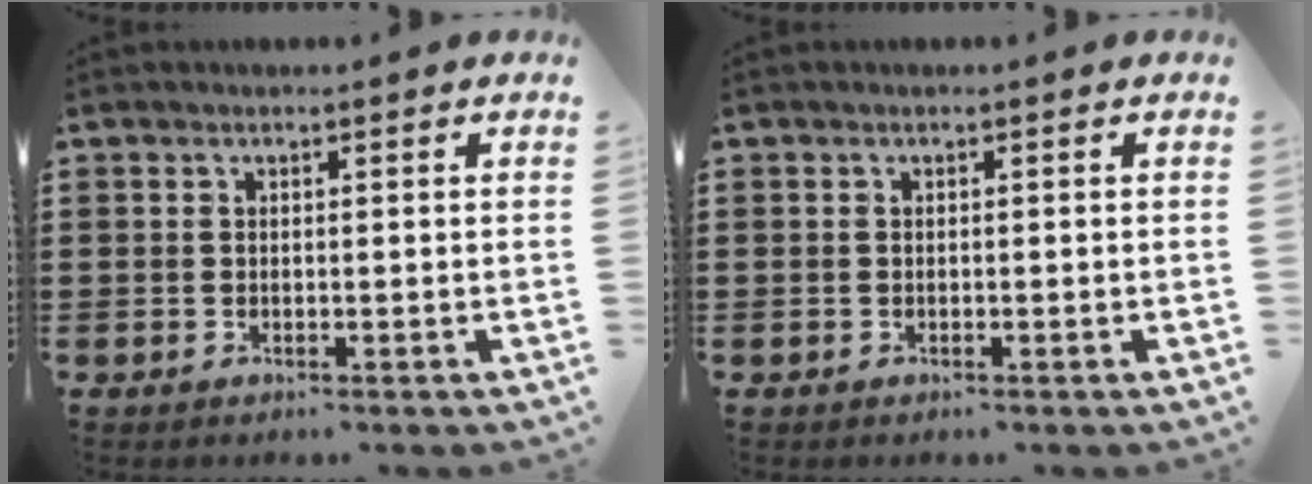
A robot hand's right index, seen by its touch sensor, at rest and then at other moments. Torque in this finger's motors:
{"motor_torque": [0.22, 0.21, 0.00, 0.00]}